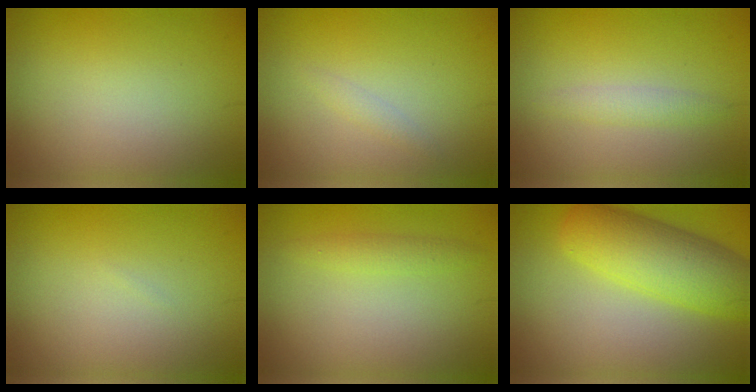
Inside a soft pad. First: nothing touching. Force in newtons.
{"total": 0.9, "press": 0.9, "slide": 0.1}
{"total": 1.5, "press": 1.4, "slide": 0.1}
{"total": 0.0}
{"total": 1.4, "press": 1.4, "slide": 0.1}
{"total": 7.9, "press": 7.9, "slide": 0.2}